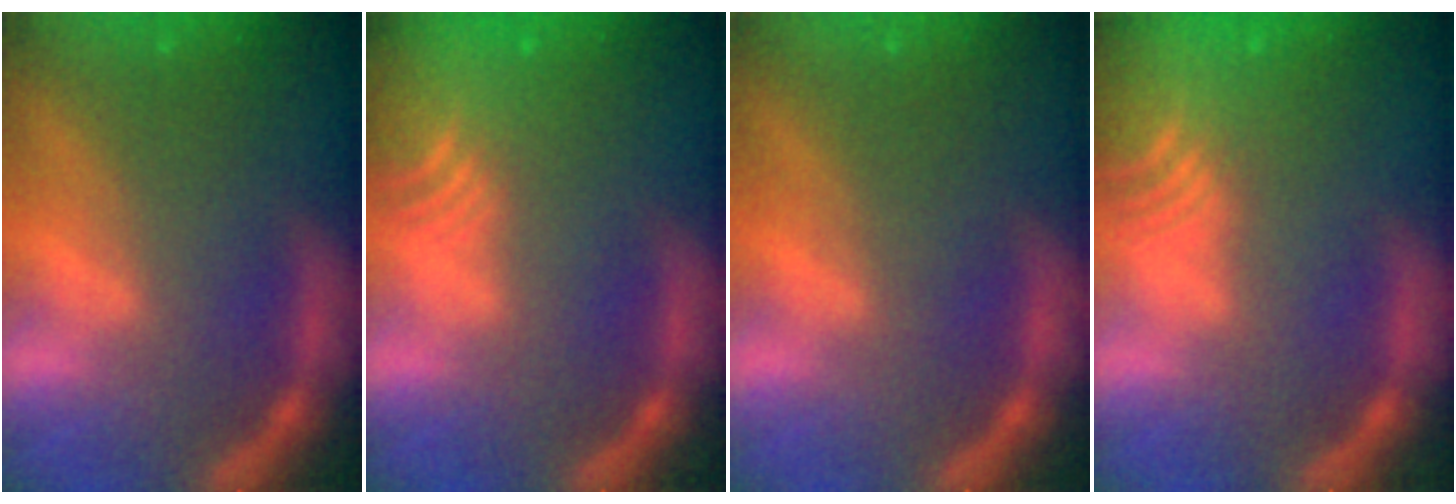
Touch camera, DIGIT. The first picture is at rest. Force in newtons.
{"total": 7.0}
{"total": 0.0}
{"total": 9.6}